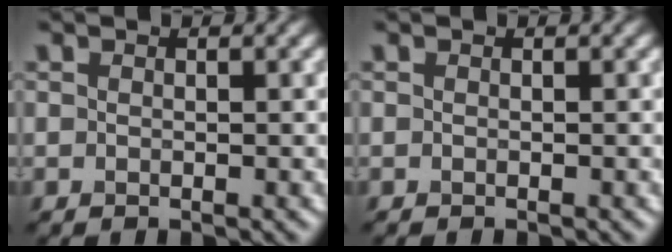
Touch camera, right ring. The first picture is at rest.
{"total": 0.0}